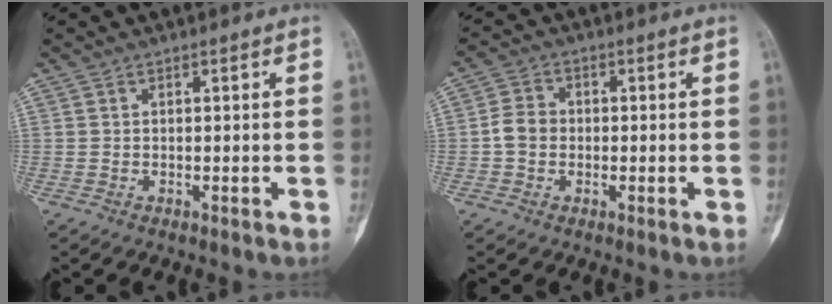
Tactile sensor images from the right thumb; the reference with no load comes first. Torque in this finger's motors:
{"motor_torque": [0.79, 0.74, 0.24, -0.02, 0.05]}